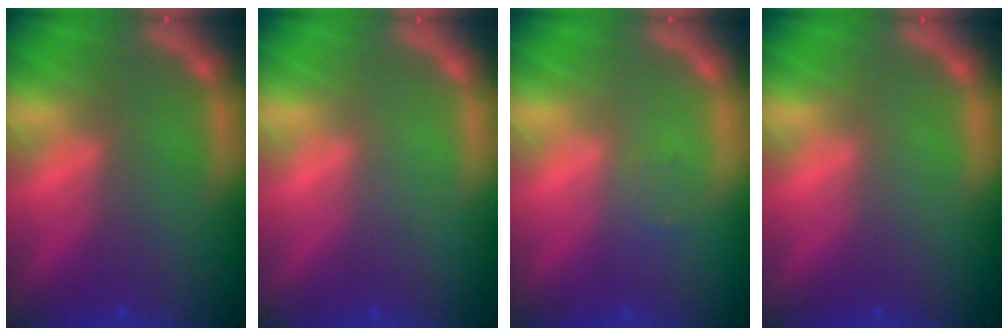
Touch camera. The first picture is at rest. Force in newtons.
{"total": 0.0}
{"total": 1.0}
{"total": 0.0}